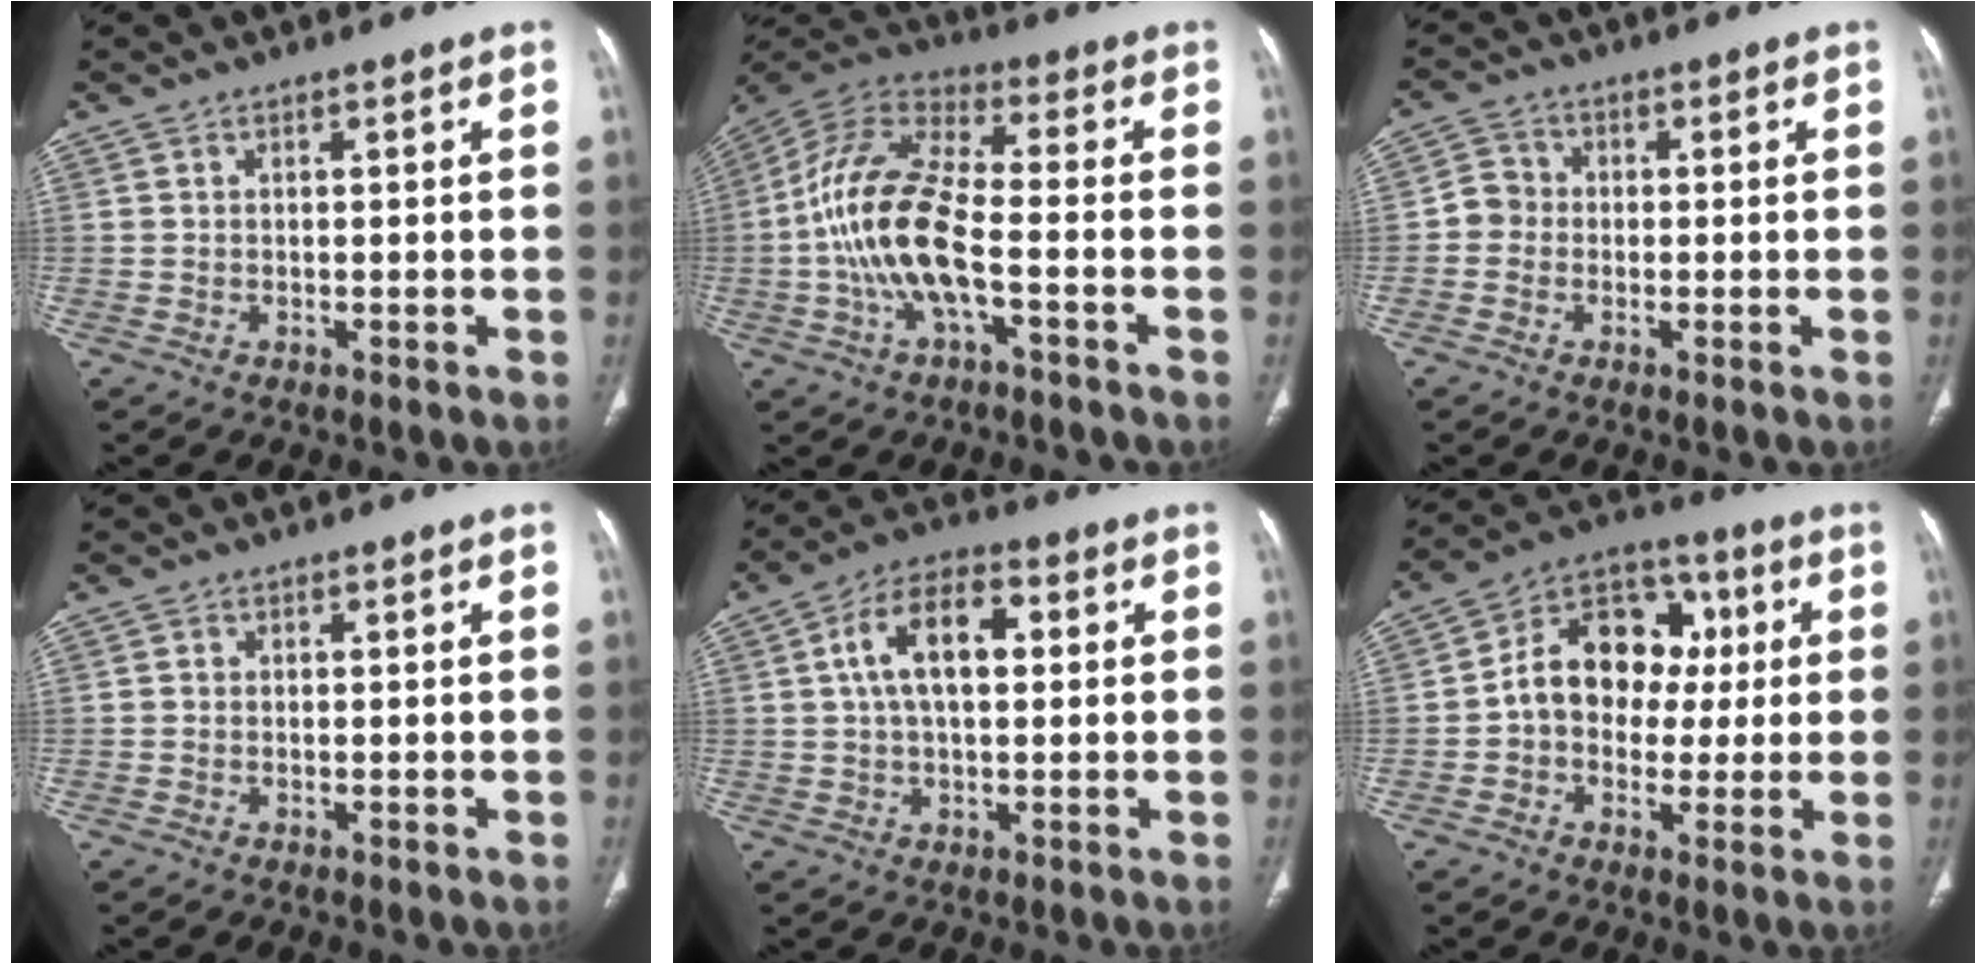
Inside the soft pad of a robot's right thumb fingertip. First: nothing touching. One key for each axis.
{"total": 15.5, "fx": -3.5, "fy": 6.0, "fz": 13.9, "tx": -0.292, "ty": 0.040, "tz": -0.071}
{"total": 3.8, "fx": -0.8, "fy": 3.5, "fz": 1.3, "tx": -0.005, "ty": 0.010, "tz": -0.027}
{"total": 0.6, "fx": -0.1, "fy": 0.5, "fz": 0.2, "tx": -0.002, "ty": 0.002, "tz": -0.003}
{"total": 10.9, "fx": 2.0, "fy": 6.1, "fz": 8.8, "tx": -0.152, "ty": 0.022, "tz": 0.027}
{"total": 14.4, "fx": 0.7, "fy": 11.4, "fz": 8.8, "tx": -0.103, "ty": 0.036, "tz": 0.001}